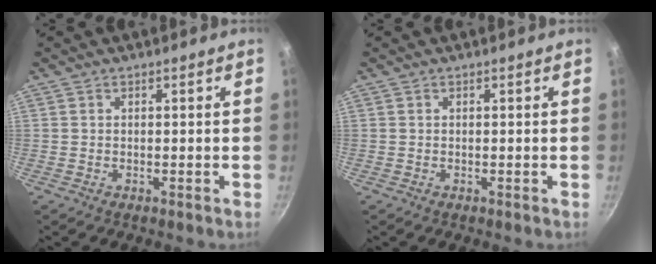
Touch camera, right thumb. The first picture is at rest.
{"total": 0.0}